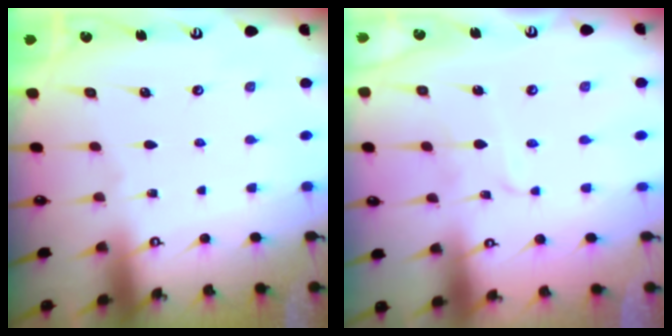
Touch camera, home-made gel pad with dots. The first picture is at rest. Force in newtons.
{"total": 2.7, "press": 2.7, "slide": 0.3}